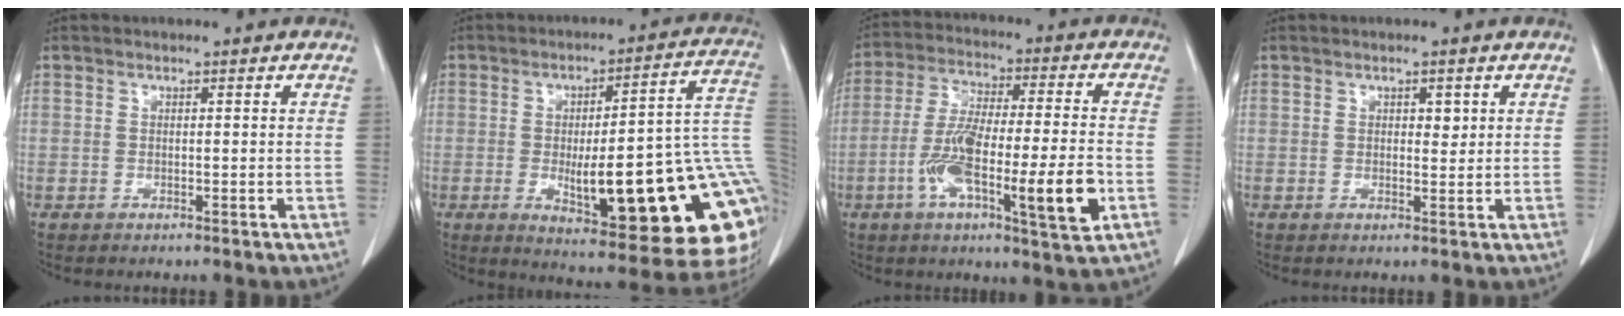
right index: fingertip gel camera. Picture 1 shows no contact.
{"total": 27.4, "force": [-5.1, 5.2, 26.4], "torque": [-0.241, 0.006, -0.064]}
{"total": 16.1, "force": [-4.8, 1.9, 15.2], "torque": [-0.266, -0.006, -0.081]}
{"total": 1.7, "force": [0.7, 0.9, 1.3], "torque": [-0.016, -0.002, 0.010]}